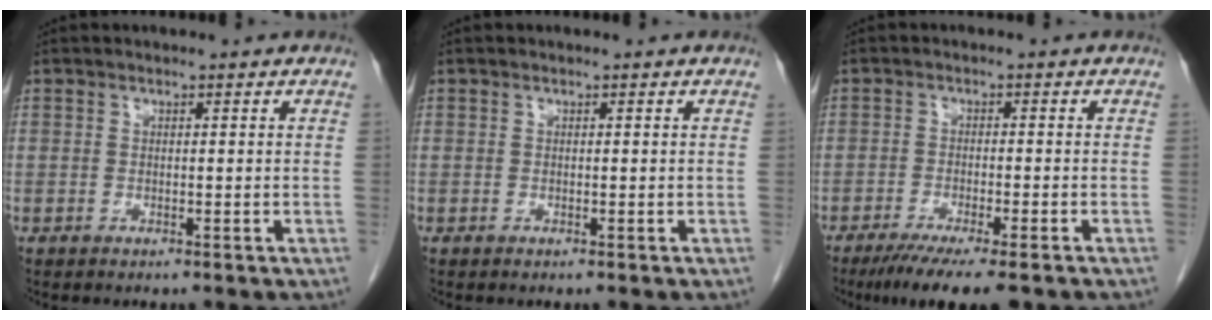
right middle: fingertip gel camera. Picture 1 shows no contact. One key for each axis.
{"total": 0.0}
{"total": 9.3, "fx": -6.9, "fy": 1.1, "fz": 6.2, "tx": -0.088, "ty": -0.019, "tz": -0.104}